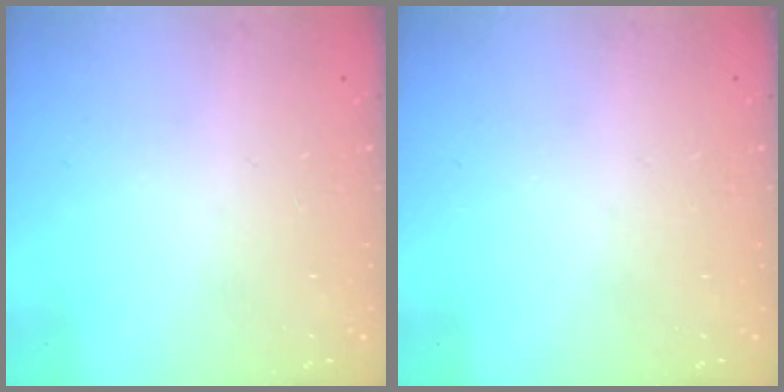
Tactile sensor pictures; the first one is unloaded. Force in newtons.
{"total": 0.0}